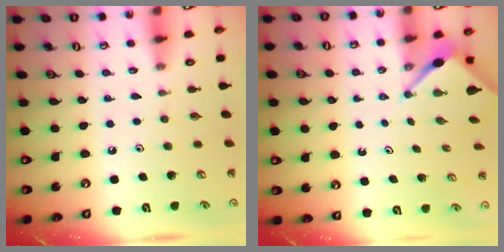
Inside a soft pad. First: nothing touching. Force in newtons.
{"total": 3.0, "press": 3.0, "slide": 0.2}